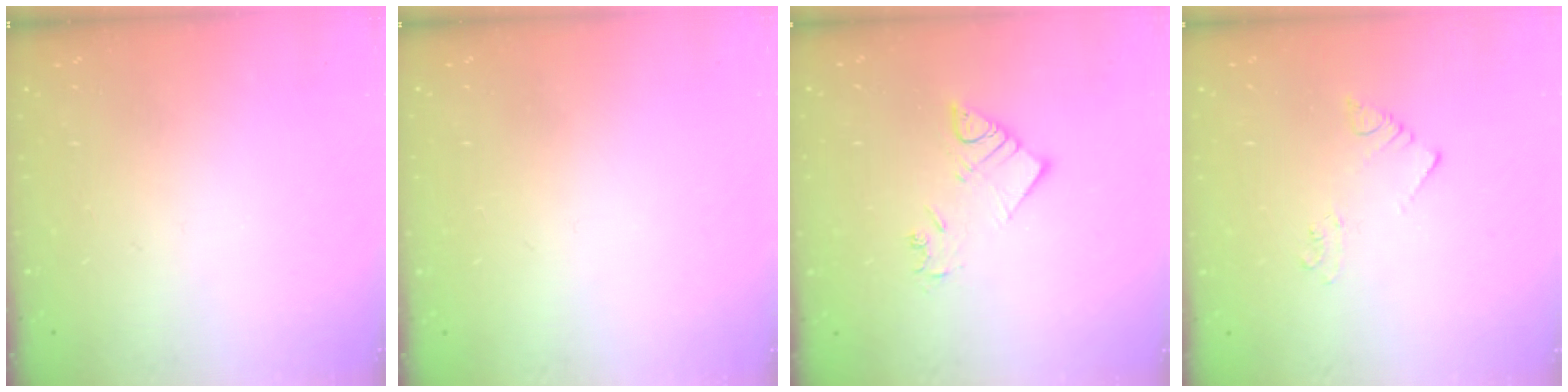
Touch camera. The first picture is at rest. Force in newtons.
{"total": 0.8, "press": 0.8, "slide": 0.1}
{"total": 5.6, "press": 5.6, "slide": 0.4}
{"total": 1.9, "press": 1.9, "slide": 0.1}